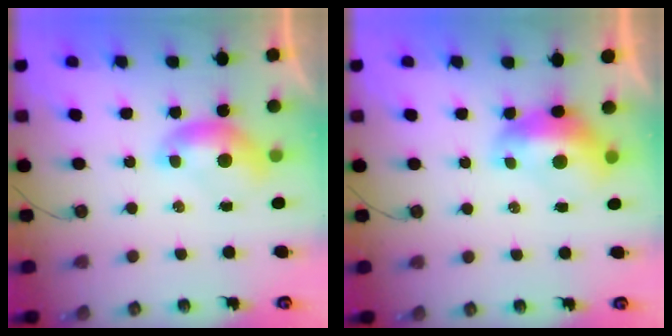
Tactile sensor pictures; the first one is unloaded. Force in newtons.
{"total": 2.3, "press": 2.2, "slide": 0.6}